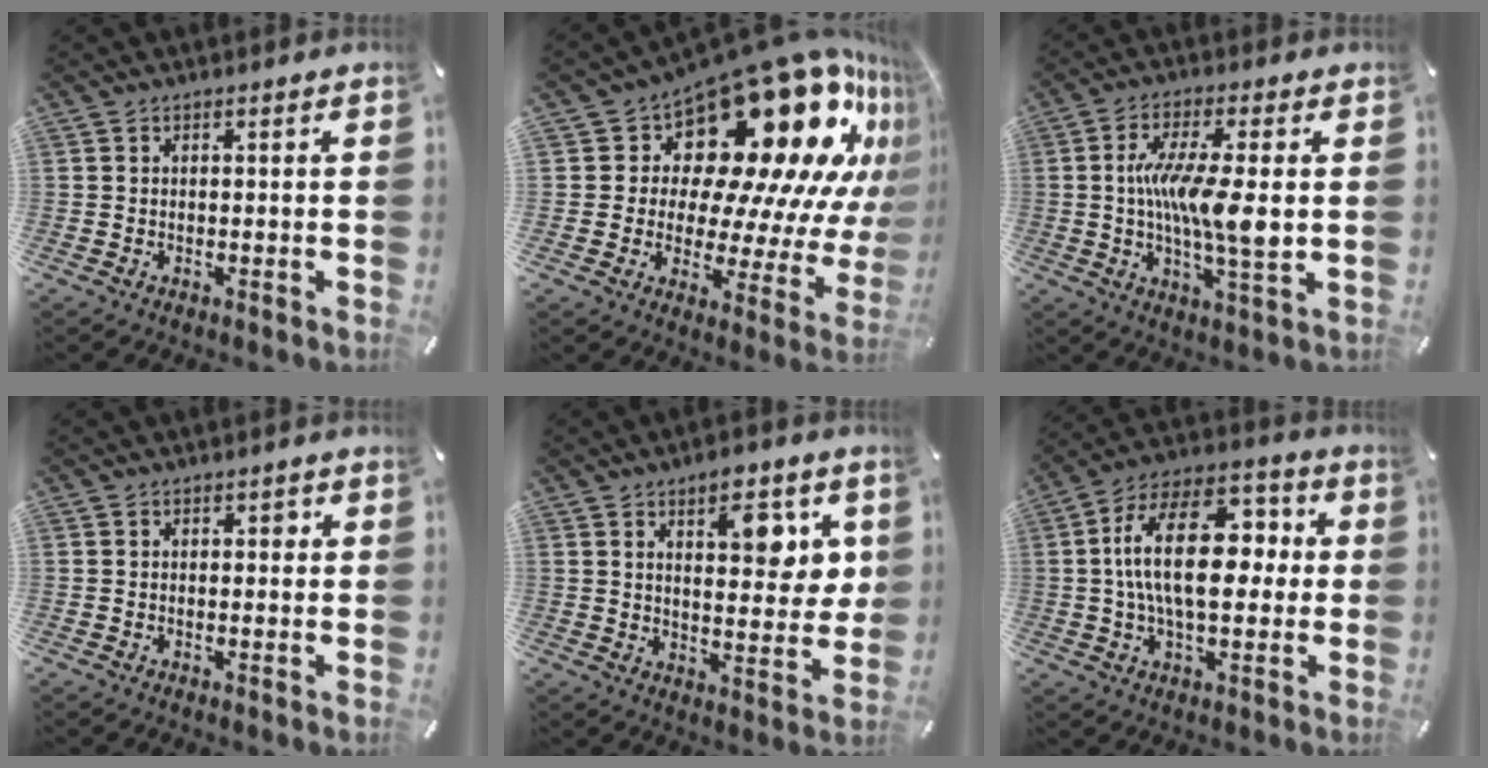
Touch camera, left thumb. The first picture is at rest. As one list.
[{"total": 24.8, "force": [15.5, 12.3, 15.0], "torque": [-0.193, -0.151, 0.273]}, {"total": 12.5, "force": [0.6, 2.7, 12.2], "torque": [-0.228, -0.008, 0.006]}, {"total": 0.9, "force": [0.2, 0.7, 0.5], "torque": [-0.005, 0.004, 0.000]}, {"total": 10.4, "force": [5.1, 5.1, 7.5], "torque": [-0.088, -0.023, 0.080]}, {"total": 19.1, "force": [1.3, 10.8, 15.7], "torque": [-0.285, 0.004, 0.017]}]